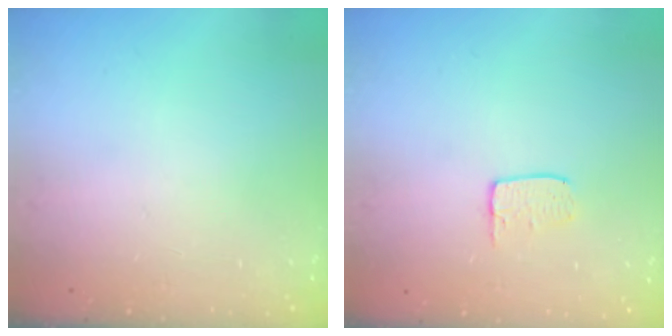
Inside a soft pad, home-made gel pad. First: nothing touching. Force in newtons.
{"total": 4.3, "press": 4.3, "slide": 0.3}